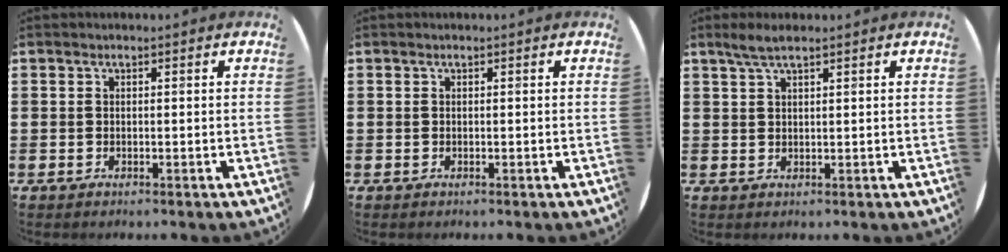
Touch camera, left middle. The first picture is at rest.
{"total": 0.0}
{"total": 2.5, "force": [1.9, 0.3, 1.6], "torque": [-0.034, 0.004, 0.034]}